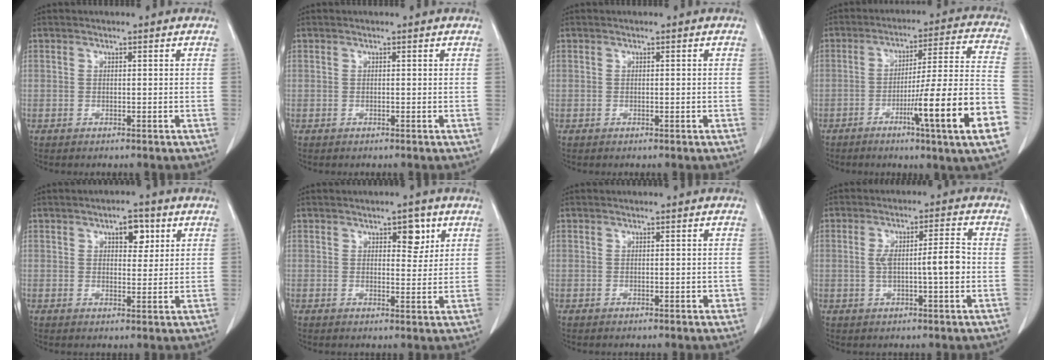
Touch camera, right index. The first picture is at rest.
{"total": 0.0}
{"total": 0.0}
{"total": 17.9, "force": [-7.0, -1.2, 16.4], "torque": [-0.218, -0.005, -0.106]}
{"total": 4.3, "force": [2.0, 2.2, 3.2], "torque": [-0.043, 0.007, 0.027]}
{"total": 3.8, "force": [1.9, 1.8, 2.8], "torque": [-0.034, 0.000, 0.026]}
{"total": 0.9, "force": [-0.2, 0.4, 0.8], "torque": [-0.009, 0.003, 0.000]}
{"total": 6.6, "force": [-0.5, 0.7, 6.5], "torque": [-0.118, 0.015, -0.005]}